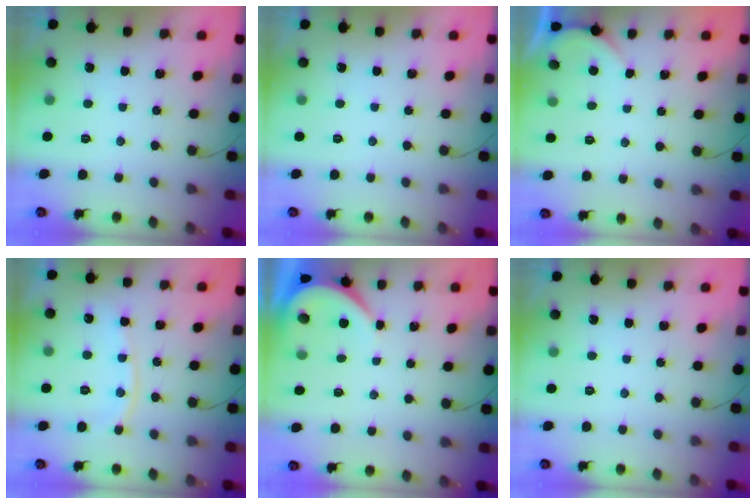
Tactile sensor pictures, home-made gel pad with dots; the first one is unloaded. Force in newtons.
{"total": 0.0}
{"total": 0.8, "press": 0.8, "slide": 0.1}
{"total": 9.8, "press": 9.8, "slide": 1.3}
{"total": 3.9, "press": 3.9, "slide": 0.6}
{"total": 0.0}